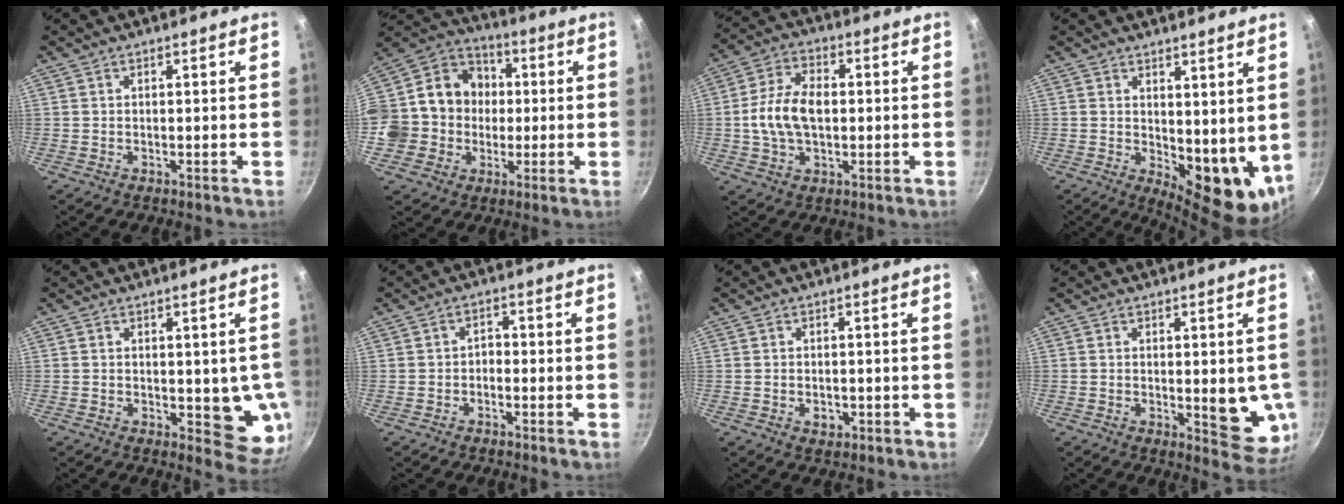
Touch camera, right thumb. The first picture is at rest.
{"total": 16.3, "force": [-0.9, 14.9, 6.6], "torque": [-0.090, 0.036, -0.025]}
{"total": 11.1, "force": [-0.2, 7.1, 8.5], "torque": [-0.147, 0.020, -0.012]}
{"total": 11.7, "force": [2.5, 5.8, 9.8], "torque": [-0.104, -0.038, 0.048]}
{"total": 8.5, "force": [-0.6, 4.1, 7.4], "torque": [-0.056, -0.021, -0.006]}
{"total": 1.9, "force": [-0.9, 1.3, 1.1], "torque": [-0.014, 0.015, -0.018]}
{"total": 2.5, "force": [-0.8, 1.7, 1.6], "torque": [-0.020, 0.004, -0.009]}
{"total": 9.5, "force": [-0.6, 3.5, 8.8], "torque": [-0.087, -0.024, -0.005]}